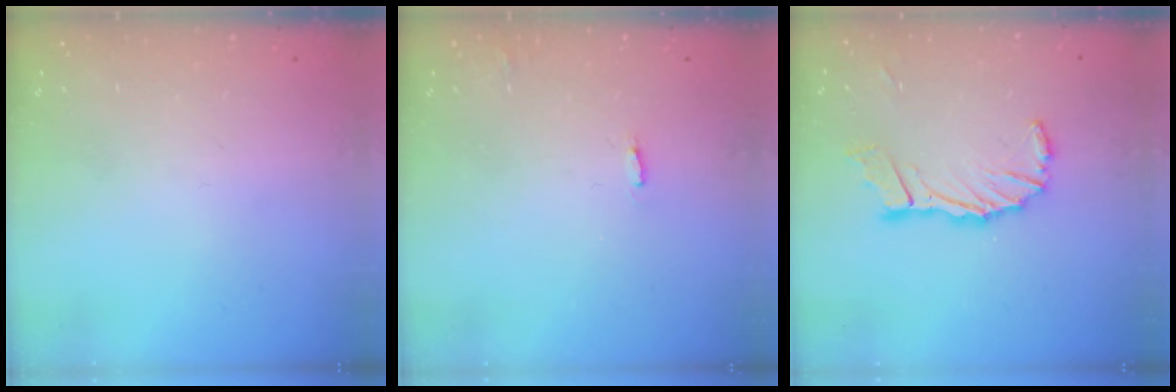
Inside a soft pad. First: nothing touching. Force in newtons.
{"total": 1.9, "press": 1.9, "slide": 0.1}
{"total": 10.9, "press": 10.7, "slide": 1.7}